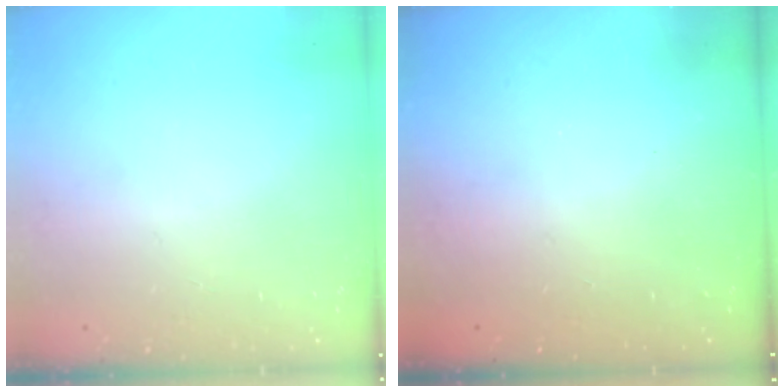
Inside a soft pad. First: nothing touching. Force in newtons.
{"total": 2.6, "press": 2.4, "slide": 0.8}